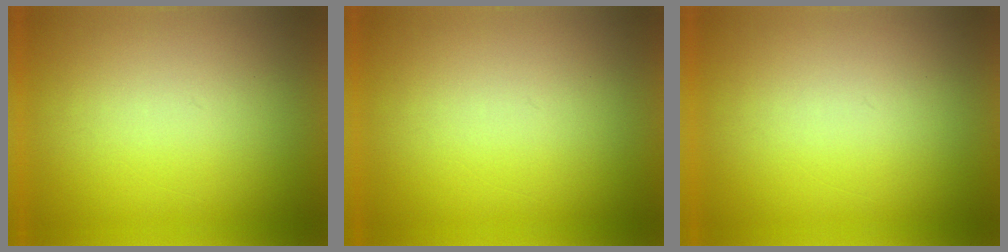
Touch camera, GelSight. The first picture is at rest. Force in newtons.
{"total": 0.0}
{"total": 0.0}